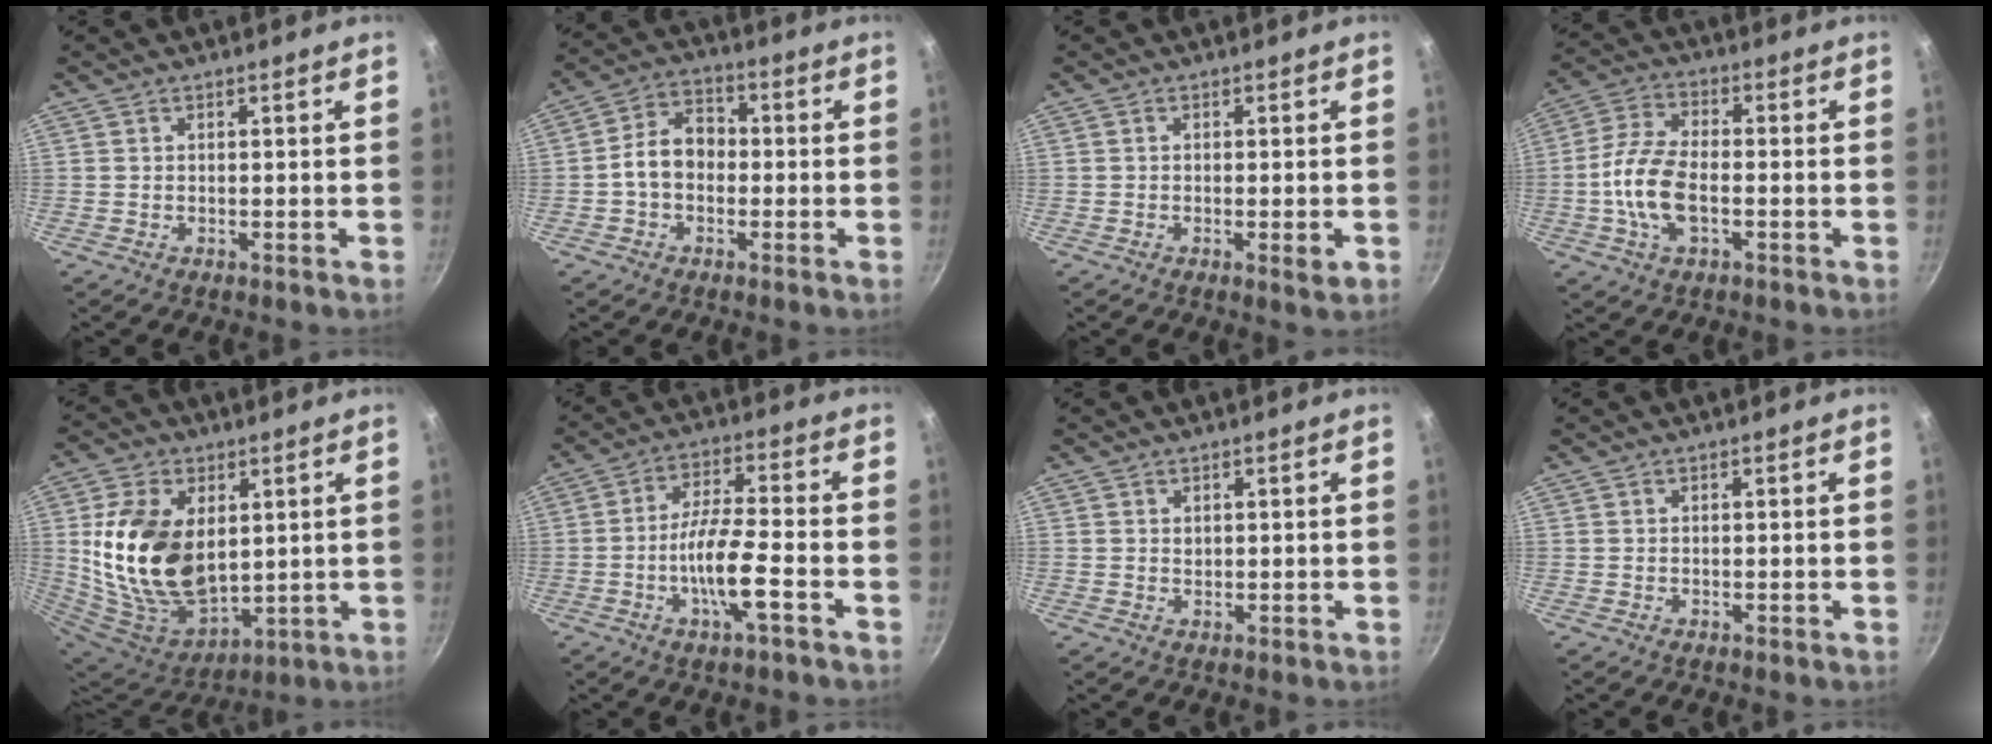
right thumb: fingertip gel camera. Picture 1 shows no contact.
{"total": 7.6, "force": [-1.1, 5.6, 5.0], "torque": [-0.058, 0.030, -0.034]}
{"total": 2.5, "force": [-0.9, 0.4, 2.3], "torque": [-0.039, -0.004, -0.015]}
{"total": 10.3, "force": [-2.2, 5.1, 8.6], "torque": [-0.172, 0.025, -0.053]}
{"total": 21.0, "force": [3.4, 13.7, 15.6], "torque": [-0.269, -0.033, 0.079]}
{"total": 9.6, "force": [-3.8, 1.7, 8.7], "torque": [-0.160, 0.025, -0.074]}
{"total": 0.8, "force": [0.4, 0.6, 0.3], "torque": [-0.002, -0.002, 0.006]}
{"total": 0.0}